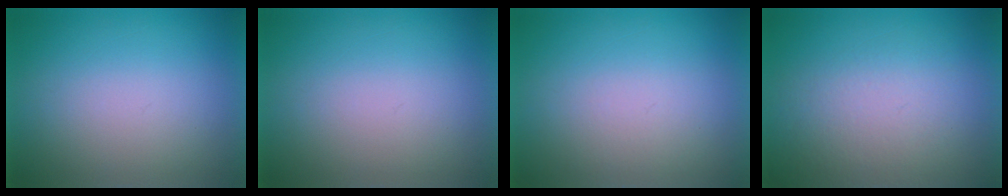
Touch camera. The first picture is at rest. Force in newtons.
{"total": 0.0}
{"total": 1.3}
{"total": 5.5}